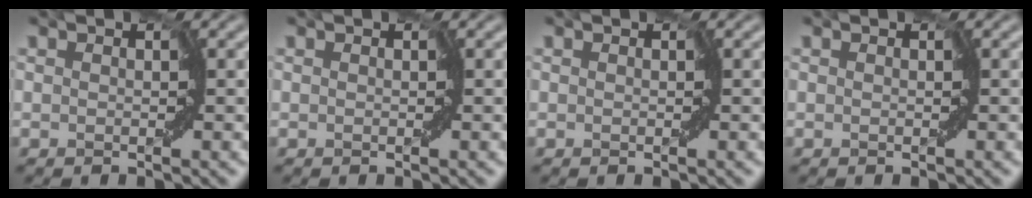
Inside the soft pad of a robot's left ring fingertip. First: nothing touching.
{"total": 0.0}
{"total": 0.0}
{"total": 0.0}